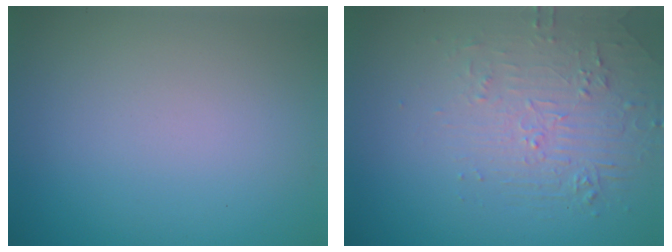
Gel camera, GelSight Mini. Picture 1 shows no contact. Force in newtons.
{"total": 2.2, "press": 1.3, "slide": 1.8}